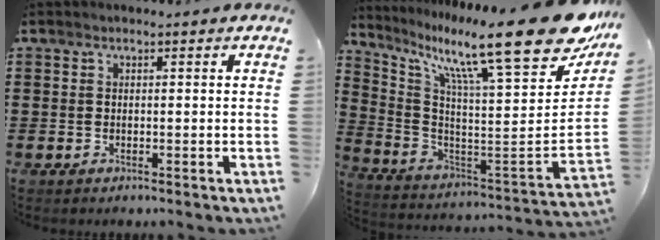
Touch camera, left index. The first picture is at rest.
{"total": 16.4, "force": [11.1, 1.2, 12.0], "torque": [-0.212, -0.097, 0.170]}